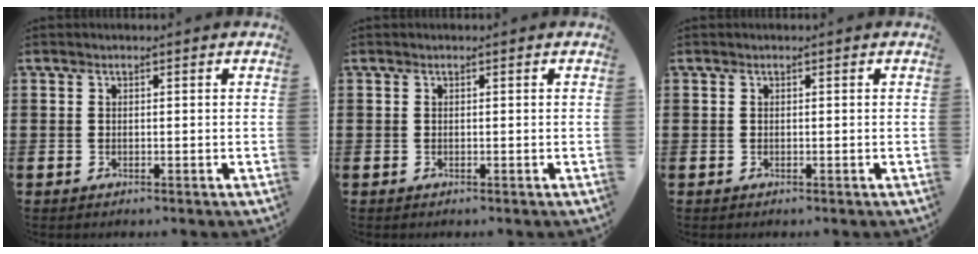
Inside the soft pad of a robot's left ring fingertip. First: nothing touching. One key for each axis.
{"total": 0.0}
{"total": 0.0}